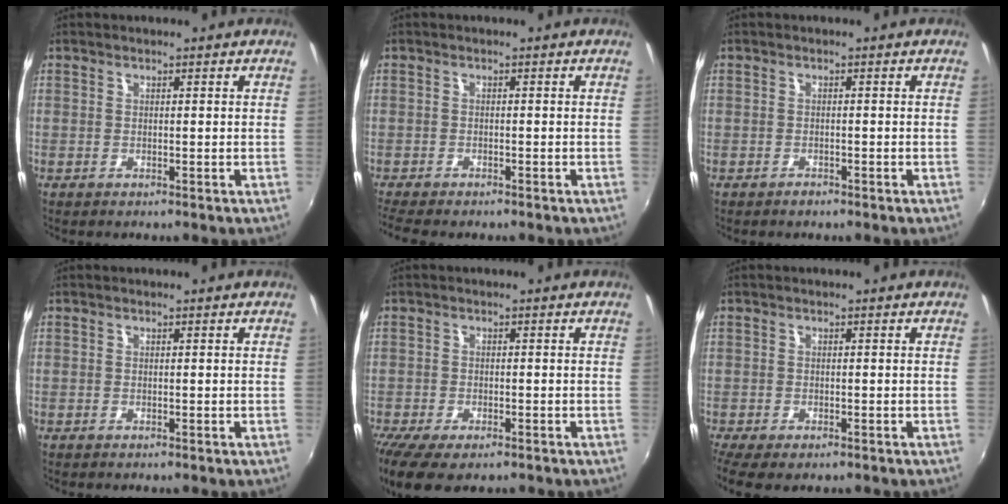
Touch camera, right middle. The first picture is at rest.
{"total": 5.4, "force": [-4.7, 1.2, 2.4], "torque": [-0.062, -0.031, -0.082]}
{"total": 1.1, "force": [-0.9, 0.6, 0.2], "torque": [-0.006, -0.002, -0.016]}
{"total": 0.0}
{"total": 9.3, "force": [-6.6, 3.4, 5.6], "torque": [-0.136, -0.045, -0.114]}
{"total": 6.1, "force": [-4.4, 2.1, 3.7], "torque": [-0.088, -0.035, -0.073]}